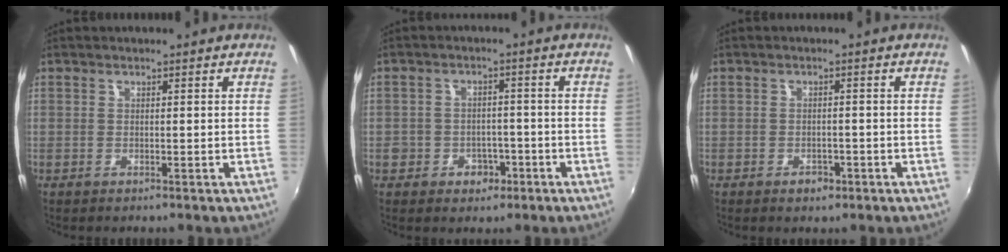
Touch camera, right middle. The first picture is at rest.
{"total": 5.1, "force": [-2.5, 4.2, 1.5], "torque": [-0.038, 0.008, -0.030]}
{"total": 2.4, "force": [-1.4, 1.5, 1.1], "torque": [-0.020, 0.000, -0.019]}